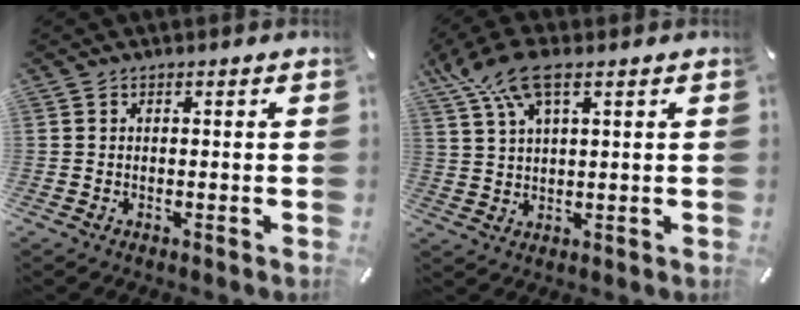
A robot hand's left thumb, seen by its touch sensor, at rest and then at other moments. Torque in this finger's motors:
{"motor_torque": [0.45, 0.37, 1.46, -1.31, 0.36]}